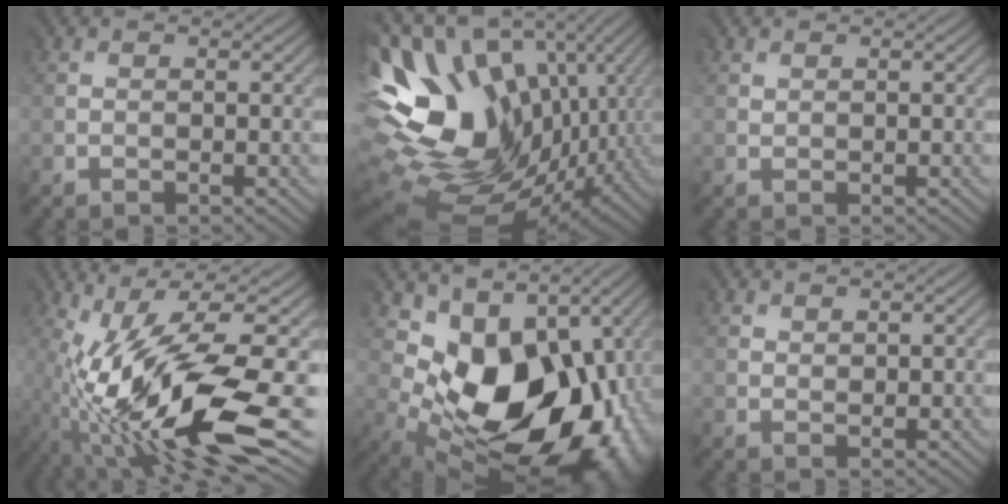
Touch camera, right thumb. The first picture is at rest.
{"total": 18.1, "force": [1.0, 13.7, 11.7], "torque": [-0.272, -0.049, 0.069]}
{"total": 1.0, "force": [0.8, 0.5, -0.1], "torque": [0.000, 0.000, 0.018]}
{"total": 14.7, "force": [-4.8, 4.0, 13.4], "torque": [-0.266, 0.008, -0.081]}
{"total": 16.2, "force": [1.6, 11.6, 11.2], "torque": [-0.157, -0.038, 0.060]}
{"total": 1.6, "force": [1.3, 1.0, 0.1], "torque": [-0.002, -0.002, 0.028]}